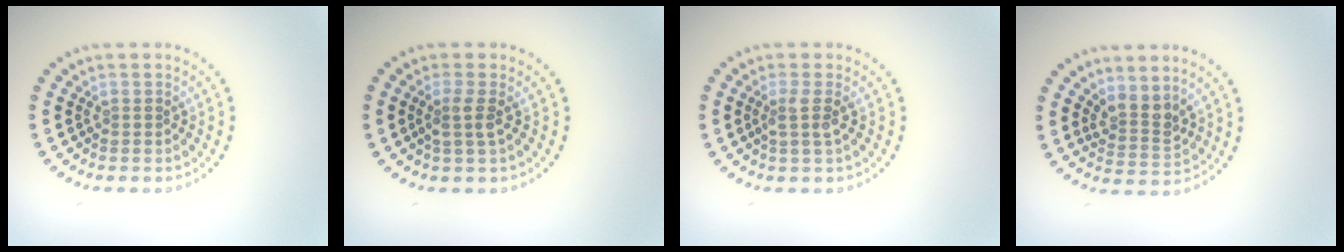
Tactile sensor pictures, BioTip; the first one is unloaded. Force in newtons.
{"total": 1.8, "press": 1.4, "slide": 1.0}
{"total": 1.7, "press": 1.3, "slide": 1.2}
{"total": 2.6, "press": 1.9, "slide": 1.8}